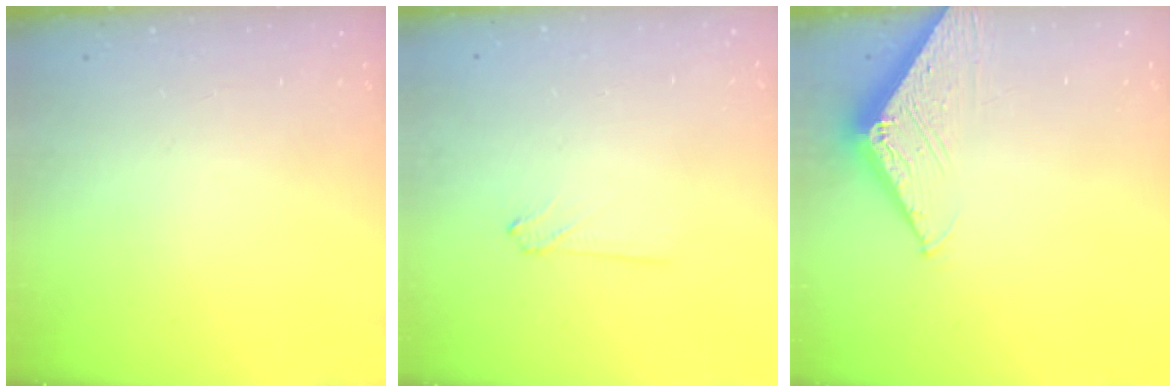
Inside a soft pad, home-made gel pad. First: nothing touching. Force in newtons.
{"total": 0.8, "press": 0.8, "slide": 0.0}
{"total": 6.5, "press": 6.4, "slide": 0.6}